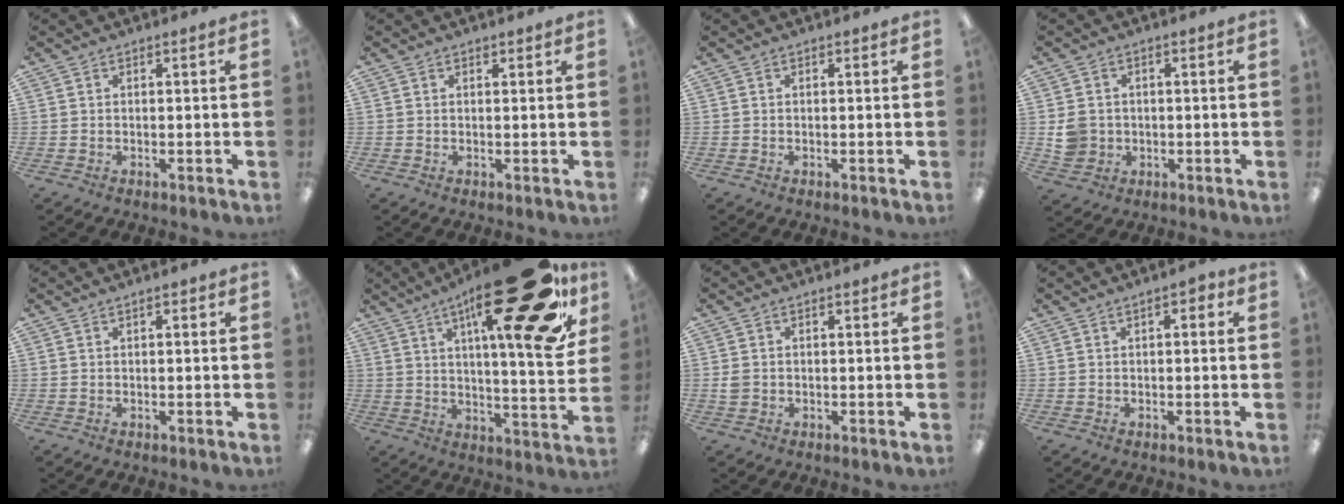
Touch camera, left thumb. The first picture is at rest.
{"total": 0.7, "force": [0.5, 0.4, 0.2], "torque": [0.004, -0.002, 0.009]}
{"total": 0.0}
{"total": 5.7, "force": [0.4, 5.5, 1.3], "torque": [-0.027, 0.006, 0.011]}
{"total": 1.0, "force": [0.5, 0.5, 0.7], "torque": [-0.015, 0.004, 0.009]}
{"total": 29.1, "force": [15.9, 7.4, 23.2], "torque": [-0.328, -0.089, 0.237]}
{"total": 2.1, "force": [-0.1, 1.9, 1.0], "torque": [-0.009, 0.001, -0.004]}
{"total": 2.2, "force": [0.8, 1.1, 1.7], "torque": [-0.027, 0.002, 0.012]}